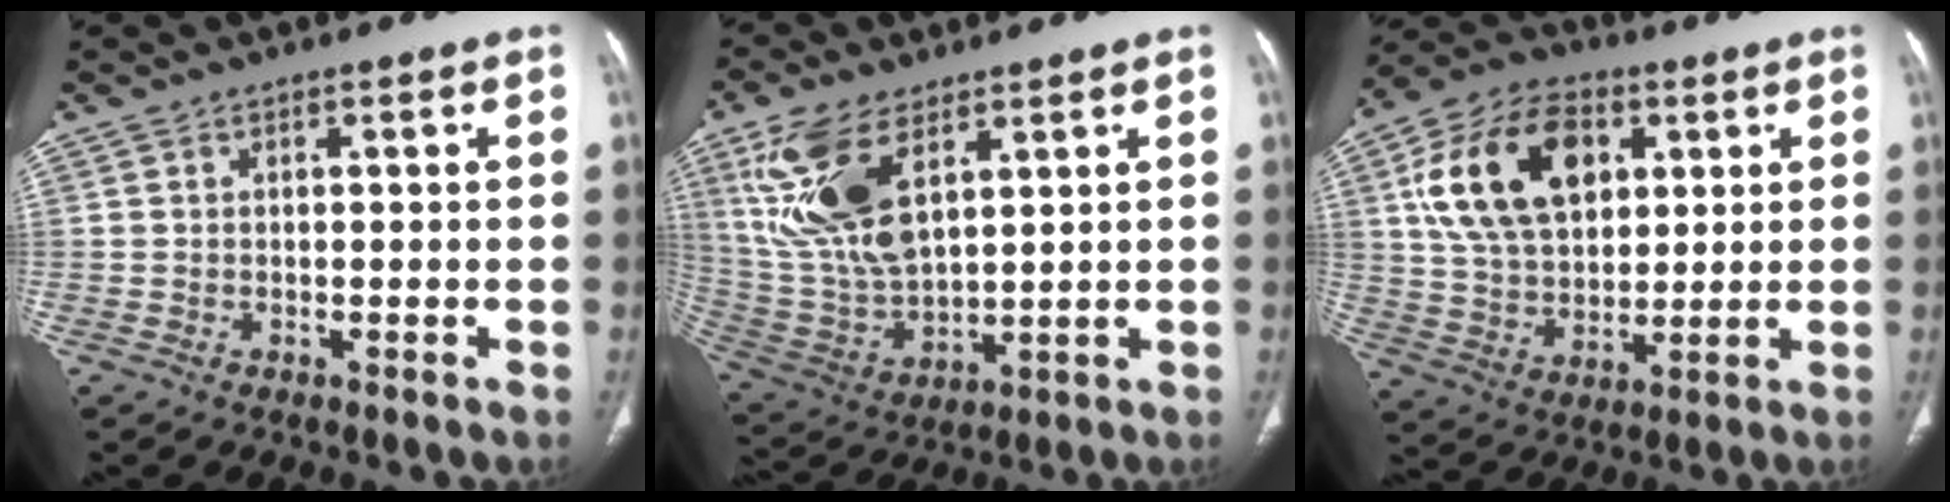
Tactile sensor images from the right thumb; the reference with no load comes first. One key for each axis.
{"total": 15.9, "fx": 7.0, "fy": 7.6, "fz": 12.1, "tx": -0.247, "ty": -0.022, "tz": 0.151}
{"total": 19.1, "fx": 6.0, "fy": 12.4, "fz": 13.3, "tx": -0.214, "ty": -0.002, "tz": 0.111}